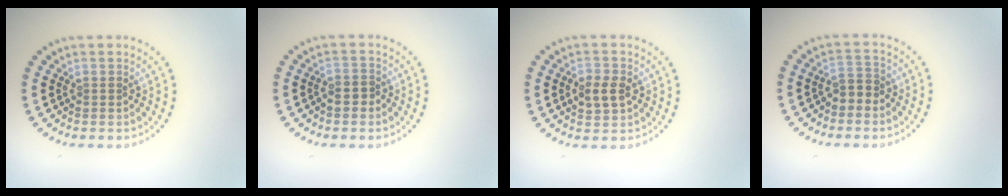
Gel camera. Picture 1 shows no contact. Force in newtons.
{"total": 1.2, "press": 1.0, "slide": 0.7}
{"total": 2.7, "press": 2.7, "slide": 0.1}
{"total": 1.8, "press": 1.6, "slide": 0.9}